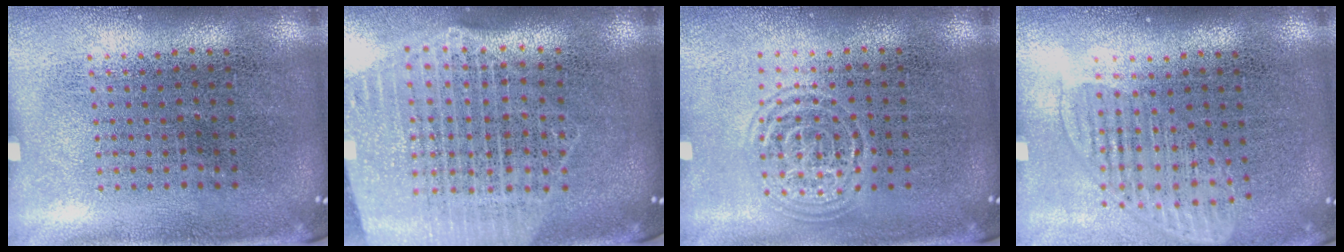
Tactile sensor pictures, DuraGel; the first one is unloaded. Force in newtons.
{"total": 2.6, "press": 2.2, "slide": 1.4}
{"total": 1.3, "press": 1.3, "slide": 0.1}
{"total": 1.6, "press": 1.4, "slide": 0.8}